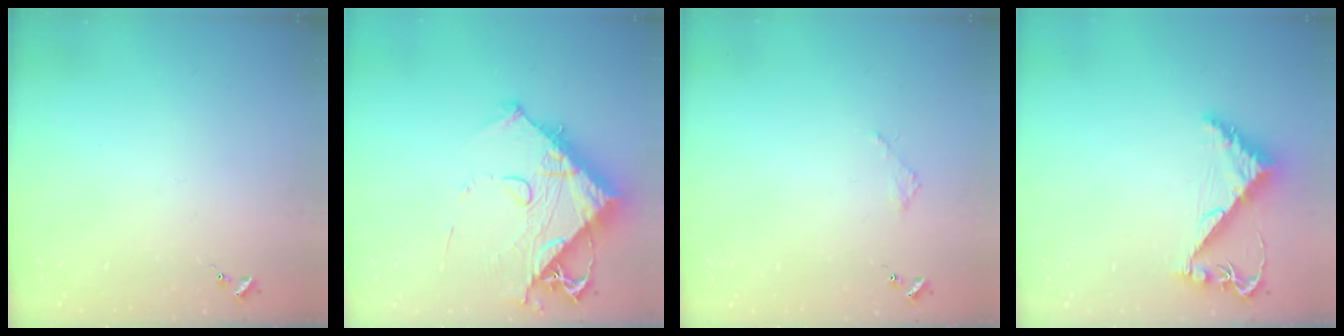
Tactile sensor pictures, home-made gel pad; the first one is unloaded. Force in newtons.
{"total": 14.7, "press": 14.6, "slide": 1.5}
{"total": 2.1, "press": 2.1, "slide": 0.2}
{"total": 7.9, "press": 7.9, "slide": 0.8}